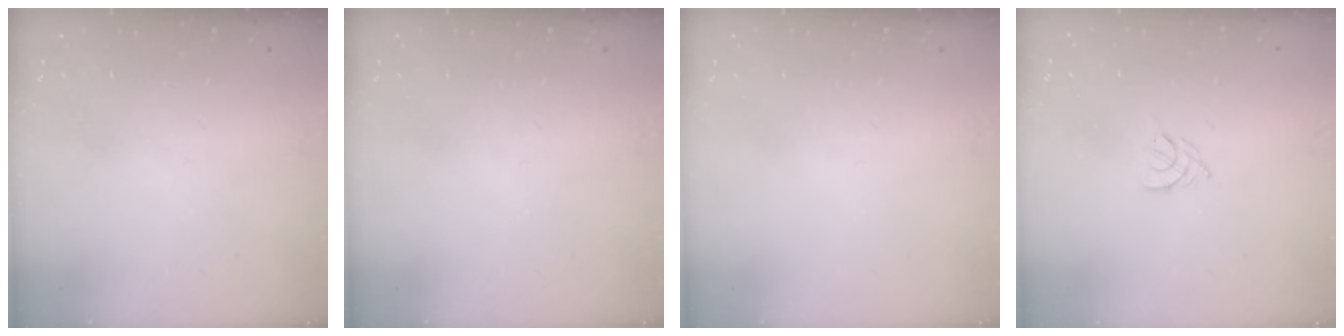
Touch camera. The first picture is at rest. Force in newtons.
{"total": 0.0}
{"total": 0.0}
{"total": 4.3, "press": 4.2, "slide": 0.7}